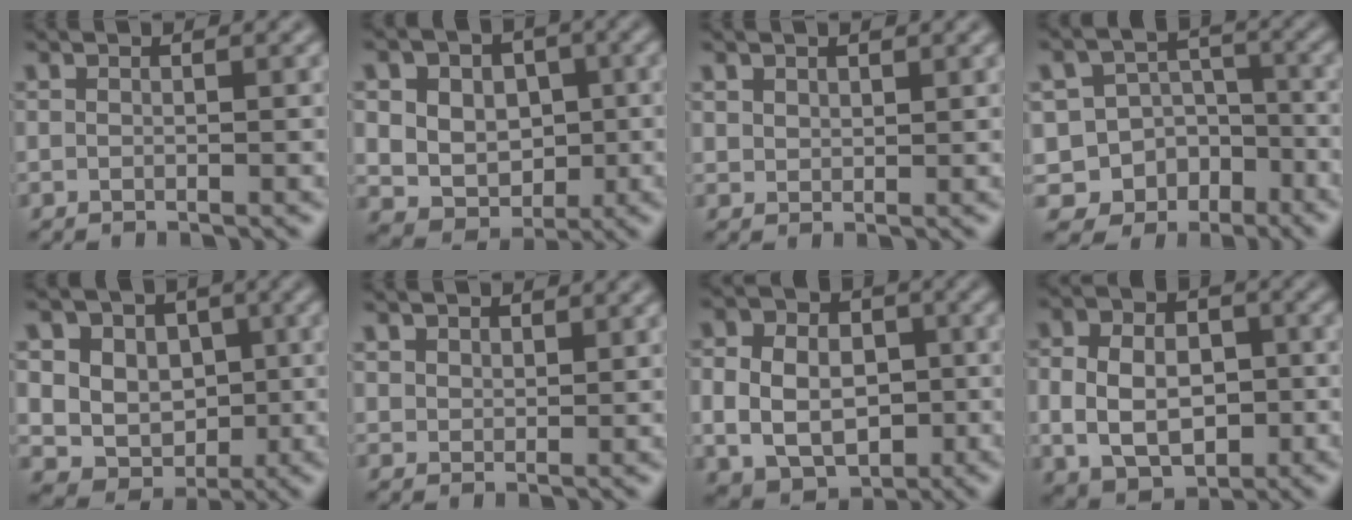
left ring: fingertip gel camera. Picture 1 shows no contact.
{"total": 9.8, "force": [2.1, 8.2, 4.9], "torque": [-0.089, 0.026, 0.029]}
{"total": 1.3, "force": [1.0, 0.8, 0.2], "torque": [-0.005, -0.001, 0.021]}
{"total": 10.1, "force": [-6.1, 7.7, 2.1], "torque": [-0.023, -0.011, -0.103]}
{"total": 10.1, "force": [2.7, 8.7, 4.4], "torque": [-0.083, 0.017, 0.037]}
{"total": 1.9, "force": [1.5, 1.1, 0.3], "torque": [-0.016, -0.009, 0.034]}
{"total": 10.6, "force": [-0.4, 8.8, 5.9], "torque": [-0.098, 0.010, -0.023]}
{"total": 8.6, "force": [-0.7, 6.5, 5.5], "torque": [-0.085, 0.001, -0.015]}